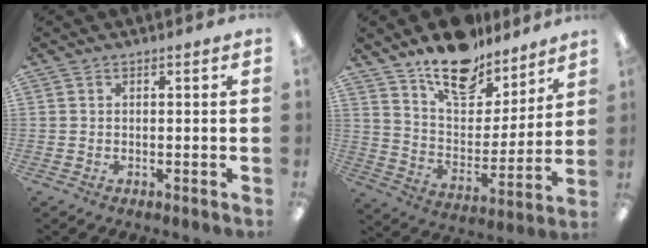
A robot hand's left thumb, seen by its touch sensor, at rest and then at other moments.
{"total": 16.0, "force": [13.1, 7.2, 5.6], "torque": [-0.099, -0.094, 0.236]}